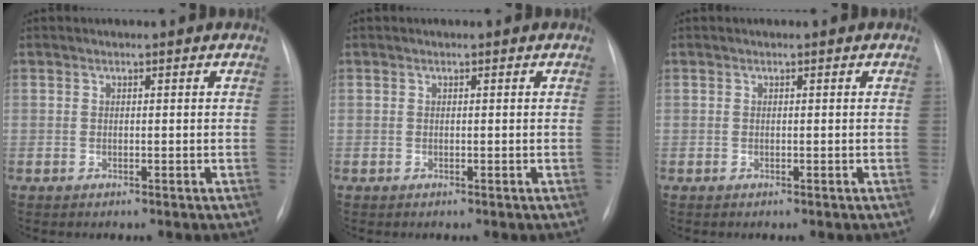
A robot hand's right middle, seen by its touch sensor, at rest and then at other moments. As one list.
[{"total": 0.0}, {"total": 0.0}]